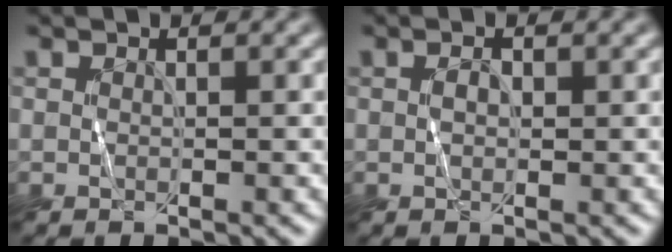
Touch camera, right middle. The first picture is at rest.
{"total": 0.9, "force": [-0.1, 0.4, 0.8], "torque": [-0.016, 0.002, 0.000]}